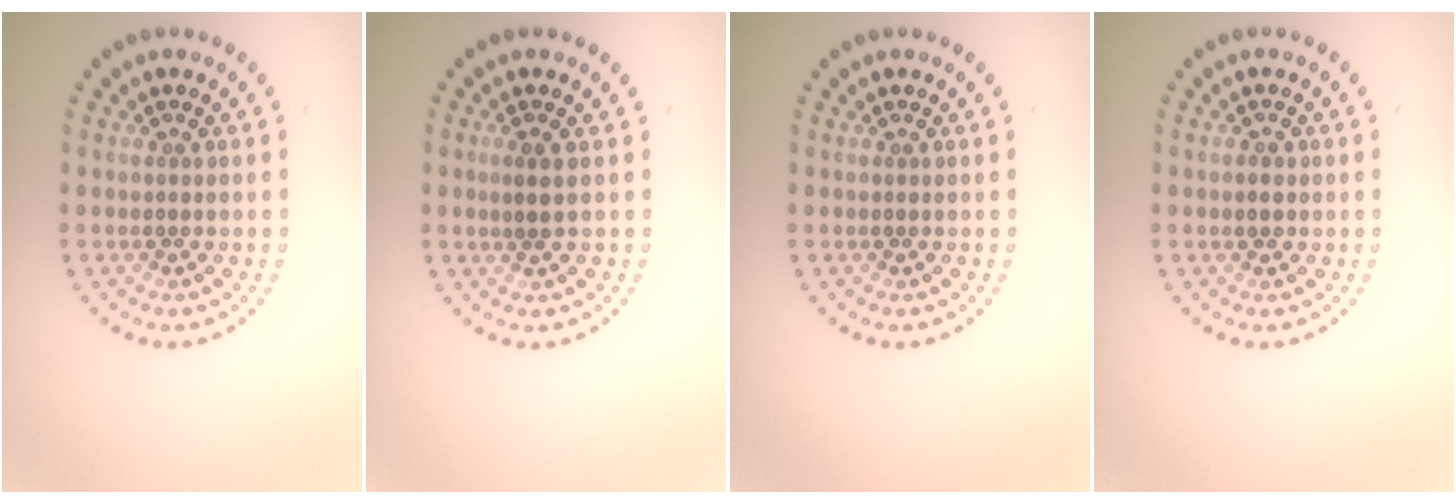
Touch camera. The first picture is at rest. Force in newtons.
{"total": 1.1, "press": 1.0, "slide": 0.5}
{"total": 0.0}
{"total": 1.1, "press": 1.0, "slide": 0.5}